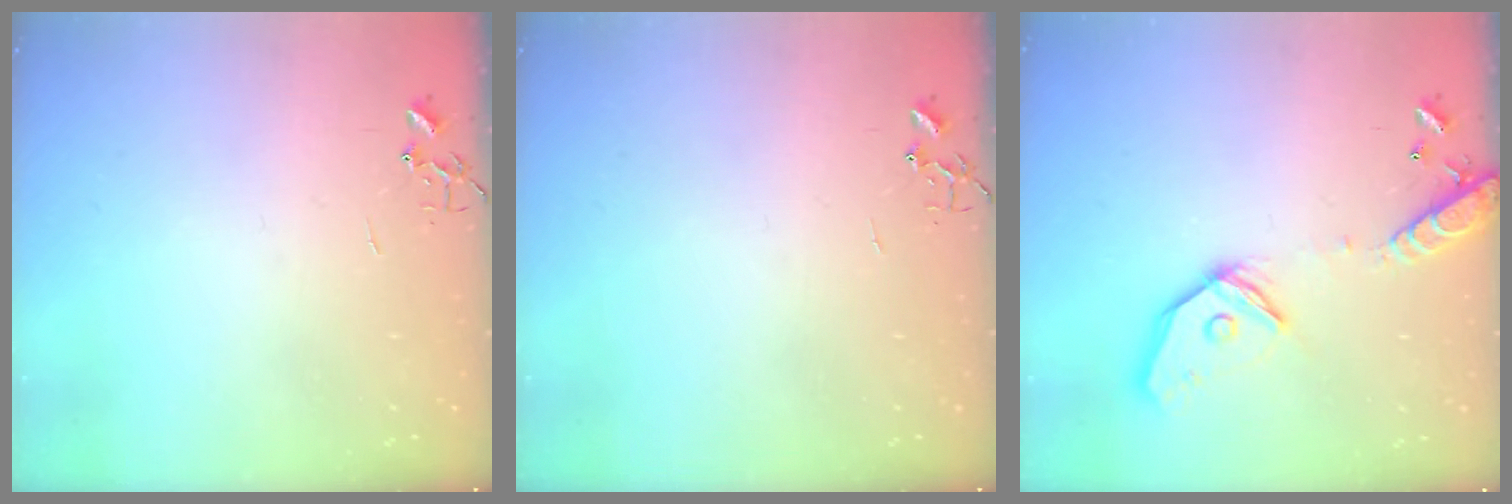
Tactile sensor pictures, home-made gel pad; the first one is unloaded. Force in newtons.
{"total": 0.0}
{"total": 16.6, "press": 16.4, "slide": 3.0}